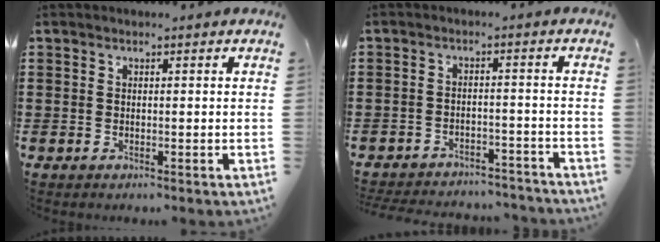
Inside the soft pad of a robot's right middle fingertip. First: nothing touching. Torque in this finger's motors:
{"motor_torque": [0.86, -0.57, 0.79, 0.20]}